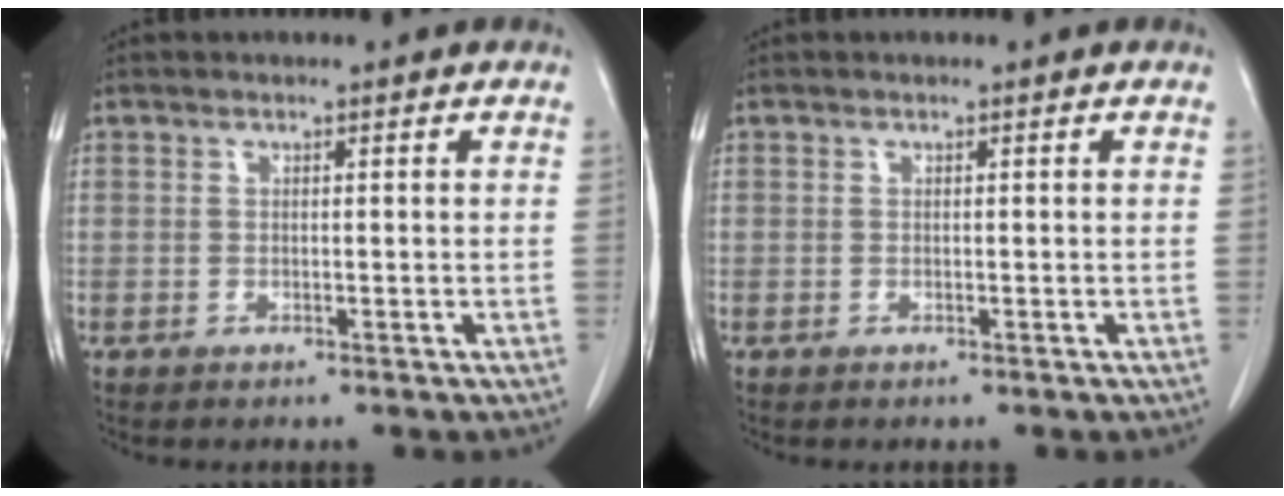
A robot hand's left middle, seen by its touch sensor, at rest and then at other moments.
{"total": 0.0}